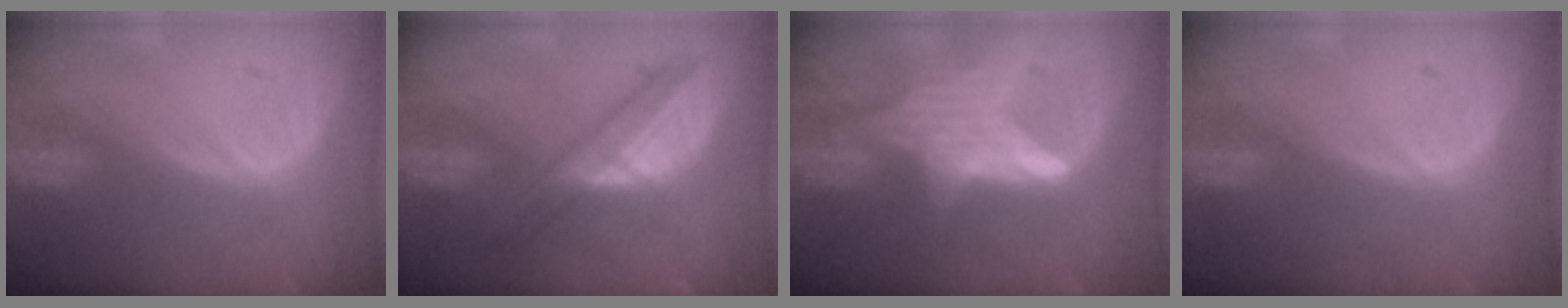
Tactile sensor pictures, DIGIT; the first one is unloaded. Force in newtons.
{"total": 5.7, "press": 5.6, "slide": 1.4}
{"total": 6.8, "press": 6.8, "slide": 0.1}
{"total": 0.0}